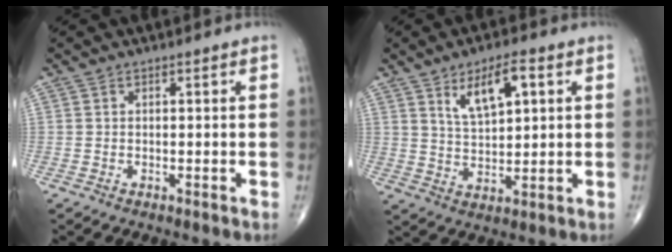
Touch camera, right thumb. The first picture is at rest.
{"total": 8.4, "force": [3.6, 3.3, 6.8], "torque": [-0.106, -0.015, 0.066]}